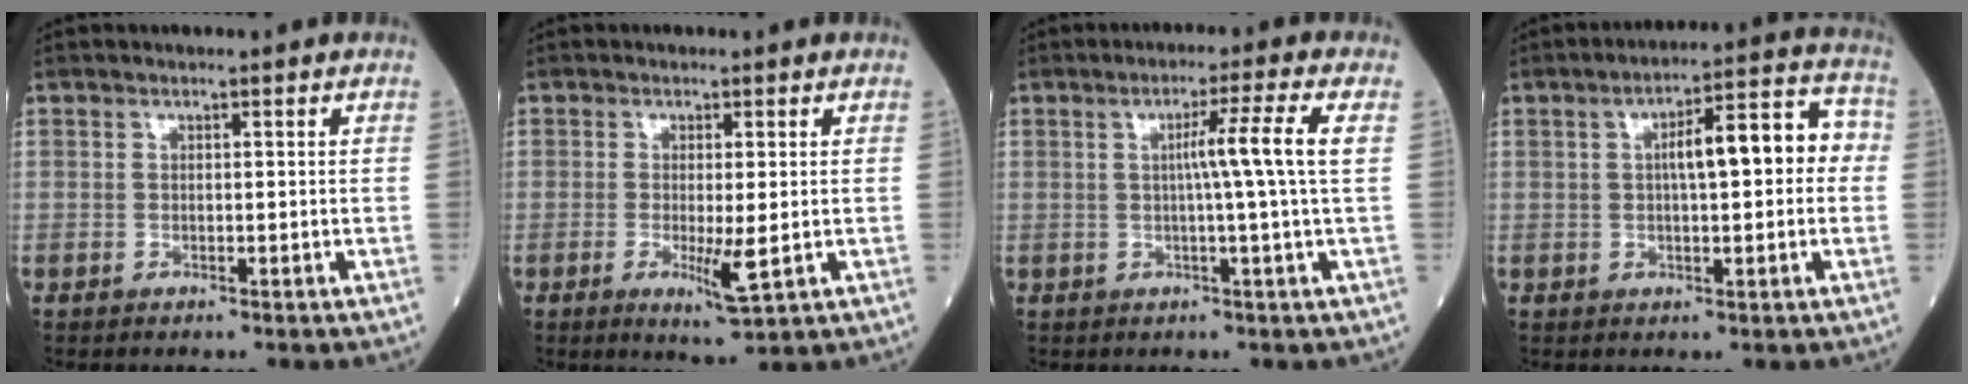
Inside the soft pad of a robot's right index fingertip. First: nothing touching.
{"total": 4.6, "force": [-1.0, 0.7, 4.5], "torque": [-0.077, -0.010, -0.013]}
{"total": 6.2, "force": [0.6, -2.0, 5.8], "torque": [-0.094, 0.007, 0.012]}
{"total": 9.8, "force": [0.9, 2.6, 9.4], "torque": [-0.135, 0.042, 0.011]}